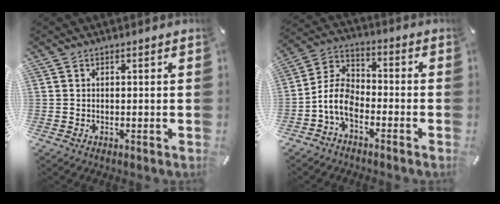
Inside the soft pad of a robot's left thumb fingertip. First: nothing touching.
{"total": 8.7, "force": [-4.4, 5.1, 5.5], "torque": [-0.136, 0.004, -0.089]}